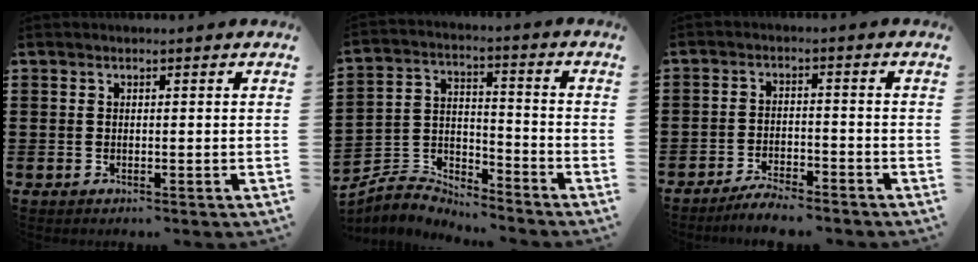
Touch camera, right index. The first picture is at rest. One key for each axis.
{"total": 4.7, "fx": -4.6, "fy": 0.9, "fz": 0.0, "tx": -0.019, "ty": -0.003, "tz": -0.100}
{"total": 3.6, "fx": -3.5, "fy": 0.3, "fz": 0.7, "tx": -0.016, "ty": 0.009, "tz": -0.072}